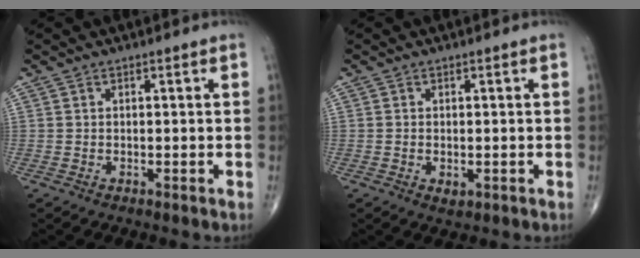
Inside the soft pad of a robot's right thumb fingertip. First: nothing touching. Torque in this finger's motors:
{"motor_torque": [-0.15, -0.04, -0.10, -0.05, 0.02]}